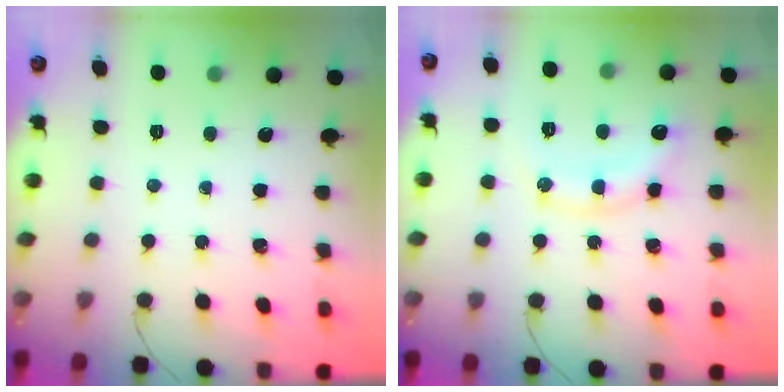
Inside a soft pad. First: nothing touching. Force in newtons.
{"total": 10.6, "press": 10.5, "slide": 0.7}